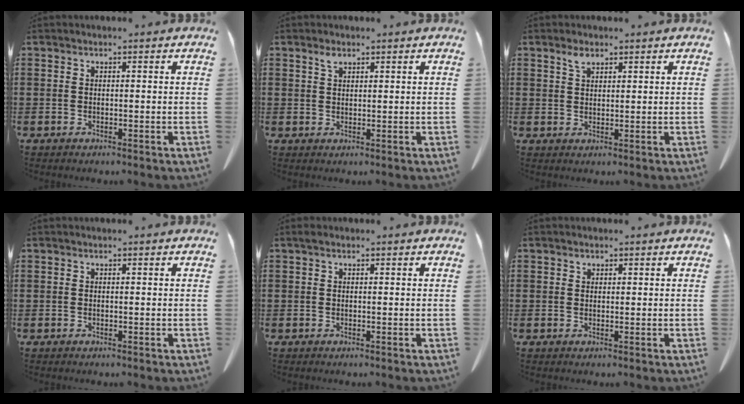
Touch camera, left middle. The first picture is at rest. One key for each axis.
{"total": 1.6, "fx": 1.2, "fy": 0.7, "fz": 0.8, "tx": -0.012, "ty": -0.003, "tz": 0.021}
{"total": 2.1, "fx": 1.5, "fy": 1.0, "fz": 1.1, "tx": -0.017, "ty": -0.004, "tz": 0.027}
{"total": 0.0}
{"total": 0.6, "fx": 0.2, "fy": 0.5, "fz": 0.4, "tx": -0.009, "ty": 0.002, "tz": 0.004}
{"total": 0.8, "fx": 0.6, "fy": 0.5, "fz": 0.1, "tx": -0.005, "ty": -0.002, "tz": 0.013}